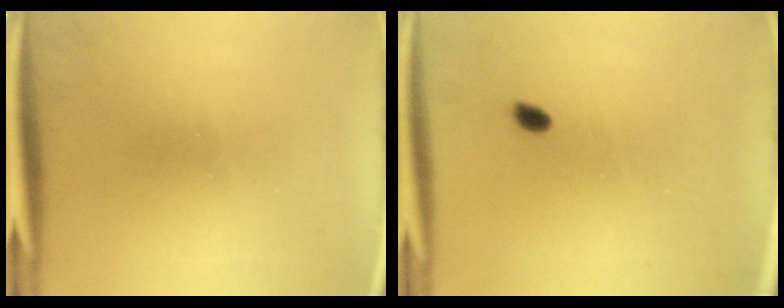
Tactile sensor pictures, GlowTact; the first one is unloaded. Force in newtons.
{"total": 1.3}